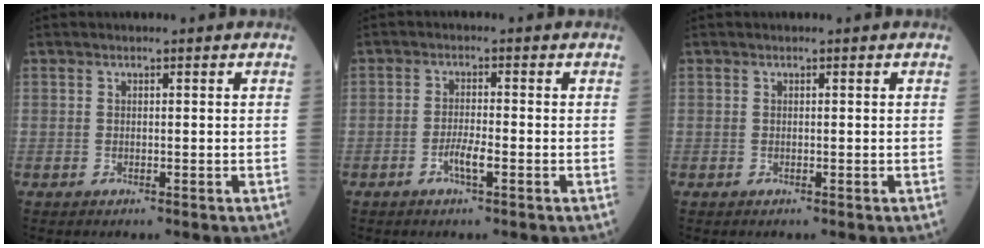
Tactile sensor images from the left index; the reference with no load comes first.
{"total": 2.6, "force": [-1.2, 0.2, 2.2], "torque": [-0.045, -0.002, -0.026]}
{"total": 0.0}